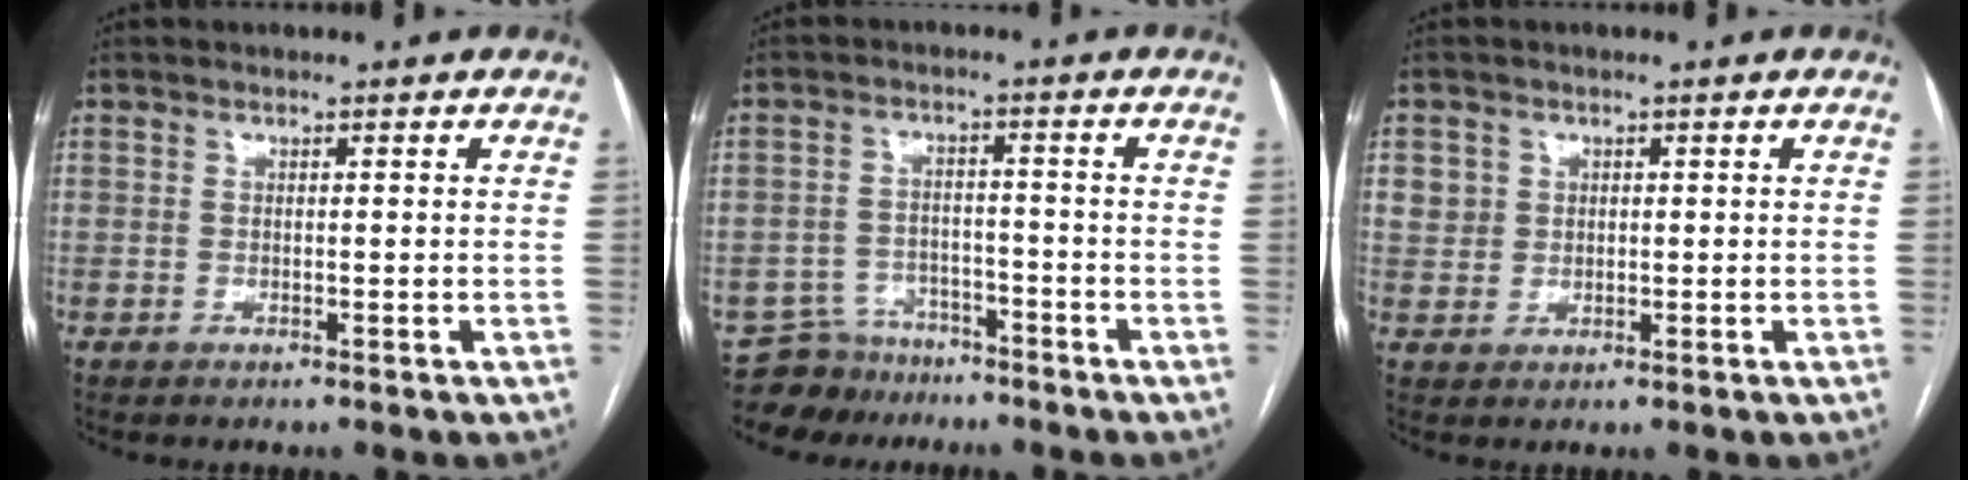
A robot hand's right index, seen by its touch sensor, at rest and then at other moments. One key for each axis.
{"total": 6.2, "fx": -5.3, "fy": 3.2, "fz": -0.7, "tx": 0.015, "ty": 0.010, "tz": -0.091}
{"total": 3.1, "fx": 1.0, "fy": 2.9, "fz": 0.3, "tx": 0.004, "ty": 0.005, "tz": 0.020}